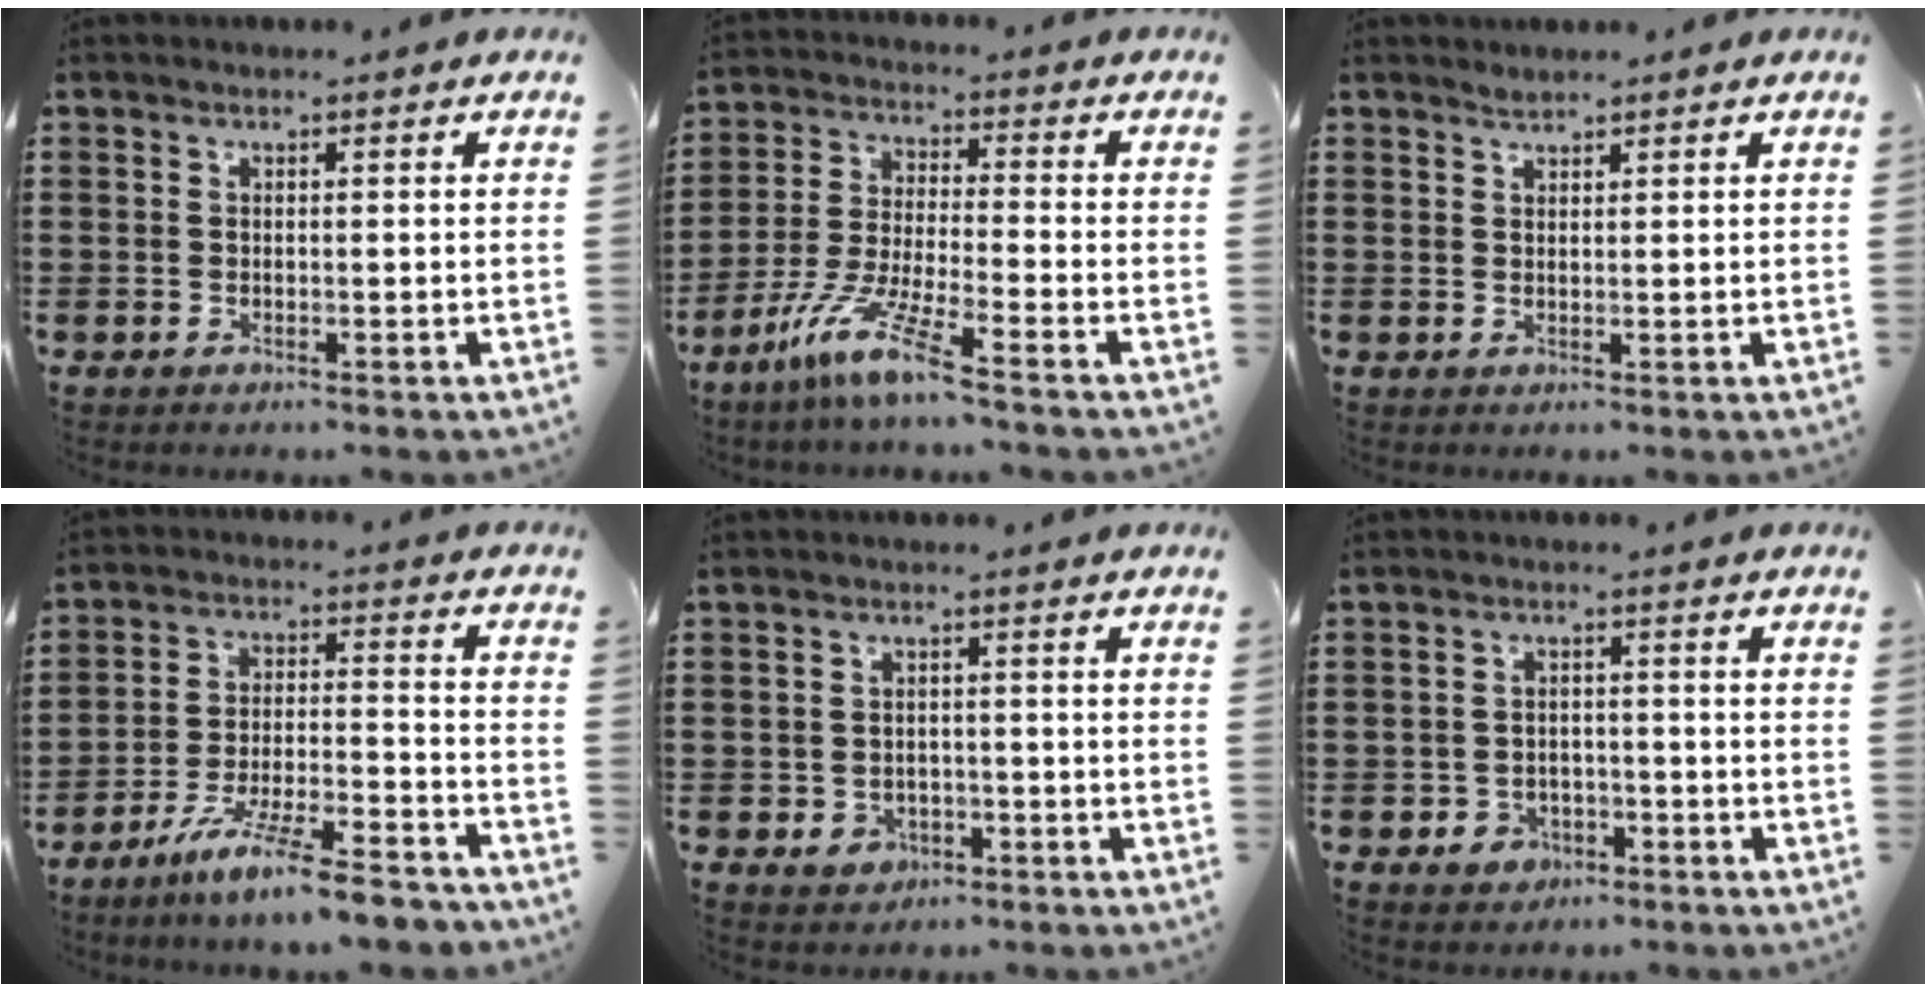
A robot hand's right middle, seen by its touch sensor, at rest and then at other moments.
{"total": 8.9, "force": [-6.2, 0.1, 6.4], "torque": [-0.140, -0.016, -0.123]}
{"total": 1.0, "force": [0.9, 0.2, 0.0], "torque": [-0.002, 0.000, 0.018]}
{"total": 9.6, "force": [-8.1, 0.1, 5.1], "torque": [-0.089, 0.008, -0.155]}
{"total": 2.1, "force": [-1.1, 1.7, 0.7], "torque": [-0.018, 0.002, -0.025]}
{"total": 2.5, "force": [-1.7, 1.8, 0.5], "torque": [-0.016, 0.001, -0.036]}